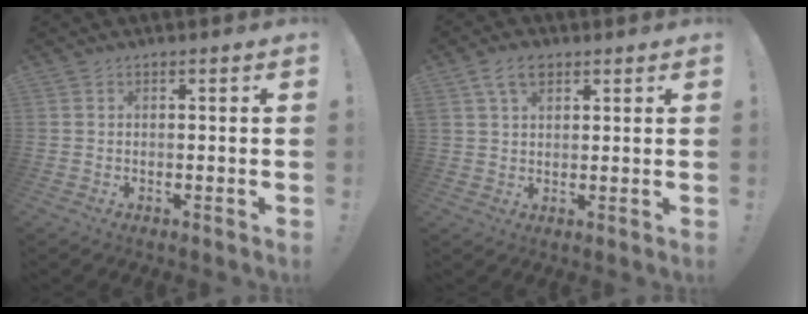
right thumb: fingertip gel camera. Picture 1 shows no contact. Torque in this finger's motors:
{"motor_torque": [-0.12, 0.38, 0.80, 0.09, 0.06]}